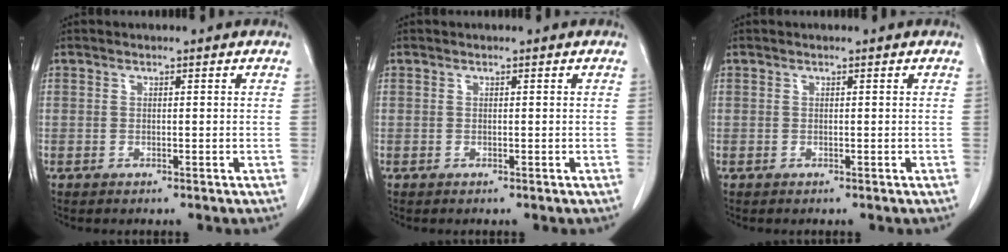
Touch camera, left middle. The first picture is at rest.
{"total": 0.0}
{"total": 0.0}